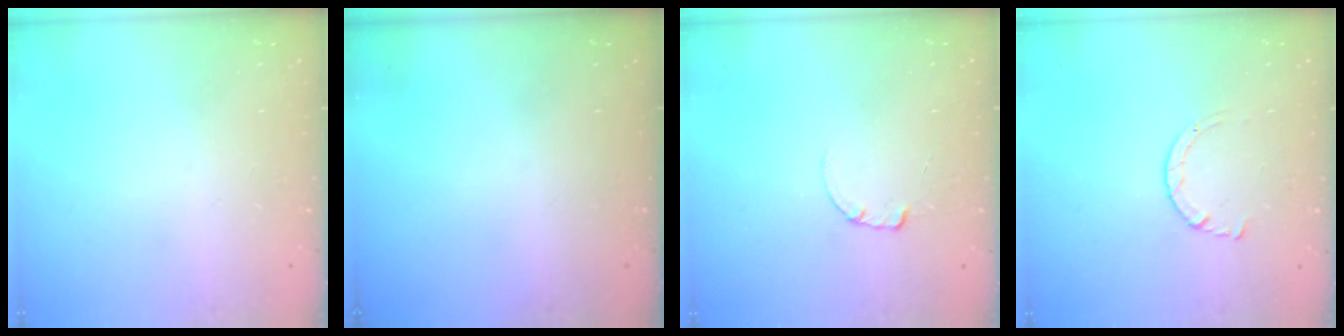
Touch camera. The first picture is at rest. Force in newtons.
{"total": 0.0}
{"total": 0.6, "press": 0.6, "slide": 0.1}
{"total": 2.9, "press": 2.8, "slide": 0.3}